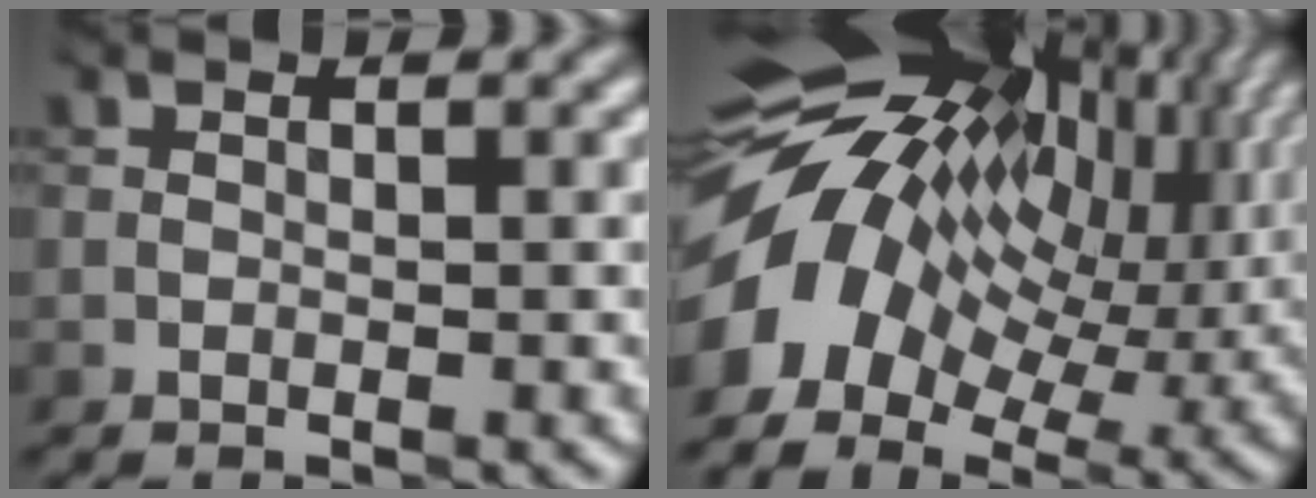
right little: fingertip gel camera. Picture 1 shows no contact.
{"total": 14.5, "force": [1.3, 9.5, 10.8], "torque": [-0.234, 0.005, 0.026]}